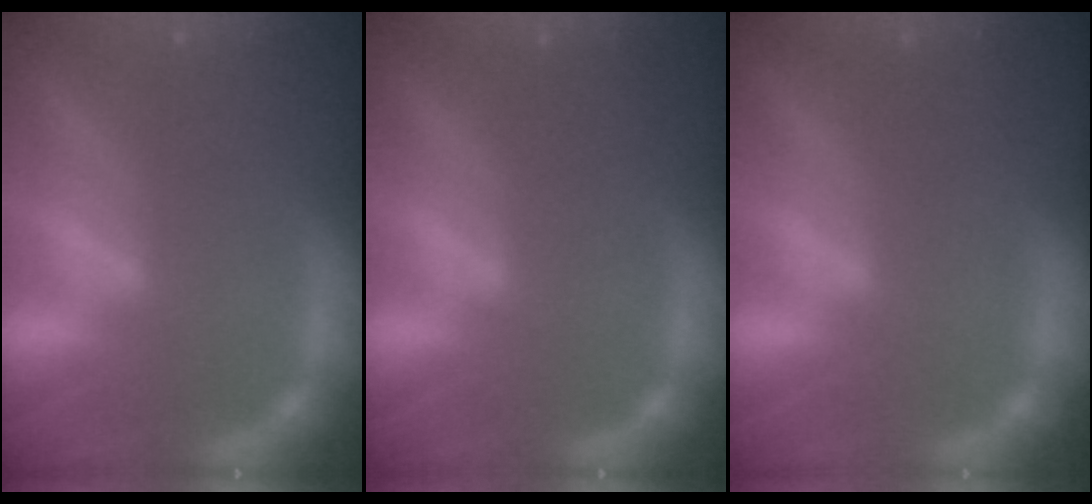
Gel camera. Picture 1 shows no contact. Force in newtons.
{"total": 0.0}
{"total": 0.0}